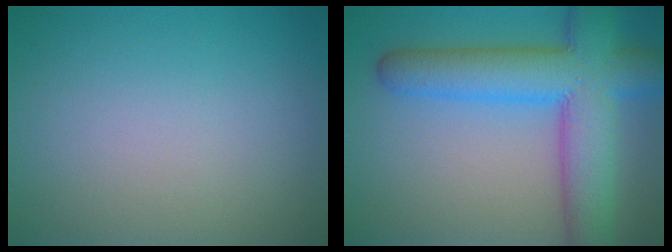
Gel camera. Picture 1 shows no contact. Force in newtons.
{"total": 9.9, "press": 9.9, "slide": 0.4}